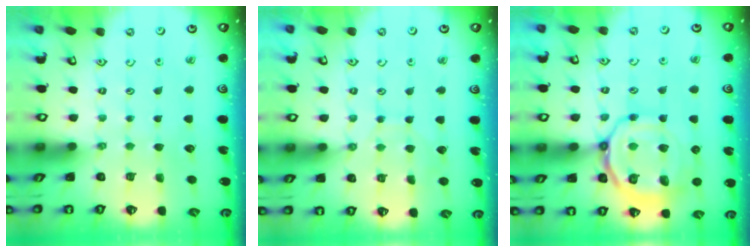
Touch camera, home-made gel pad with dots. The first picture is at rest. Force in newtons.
{"total": 3.0, "press": 2.9, "slide": 0.4}
{"total": 14.9, "press": 14.8, "slide": 1.6}